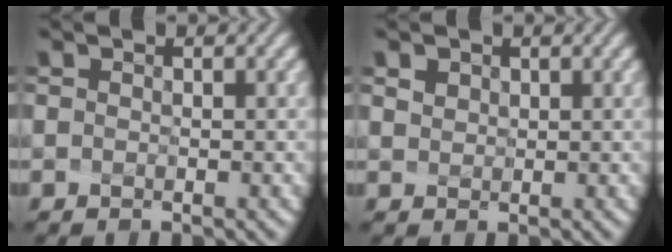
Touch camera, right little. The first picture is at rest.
{"total": 2.8, "force": [1.6, 2.0, 1.2], "torque": [-0.032, 0.009, 0.029]}